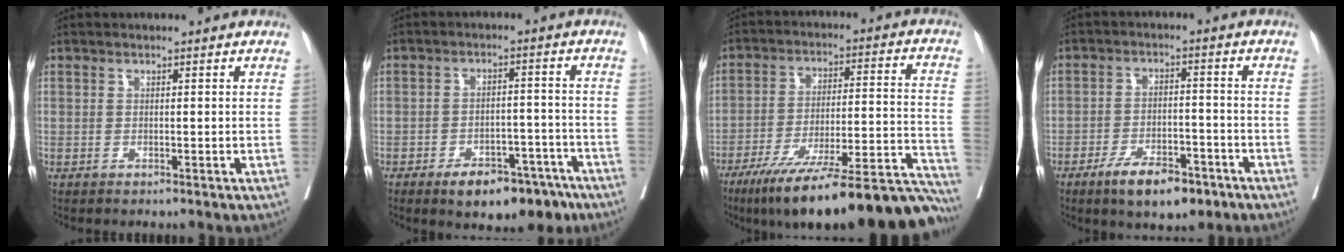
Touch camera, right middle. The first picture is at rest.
{"total": 9.9, "force": [-6.8, 4.6, 5.5], "torque": [-0.063, 0.013, -0.096]}
{"total": 27.8, "force": [-23.1, 2.8, 15.1], "torque": [-0.137, 0.002, -0.333]}
{"total": 8.4, "force": [-5.6, 3.0, 5.6], "torque": [-0.092, -0.003, -0.088]}